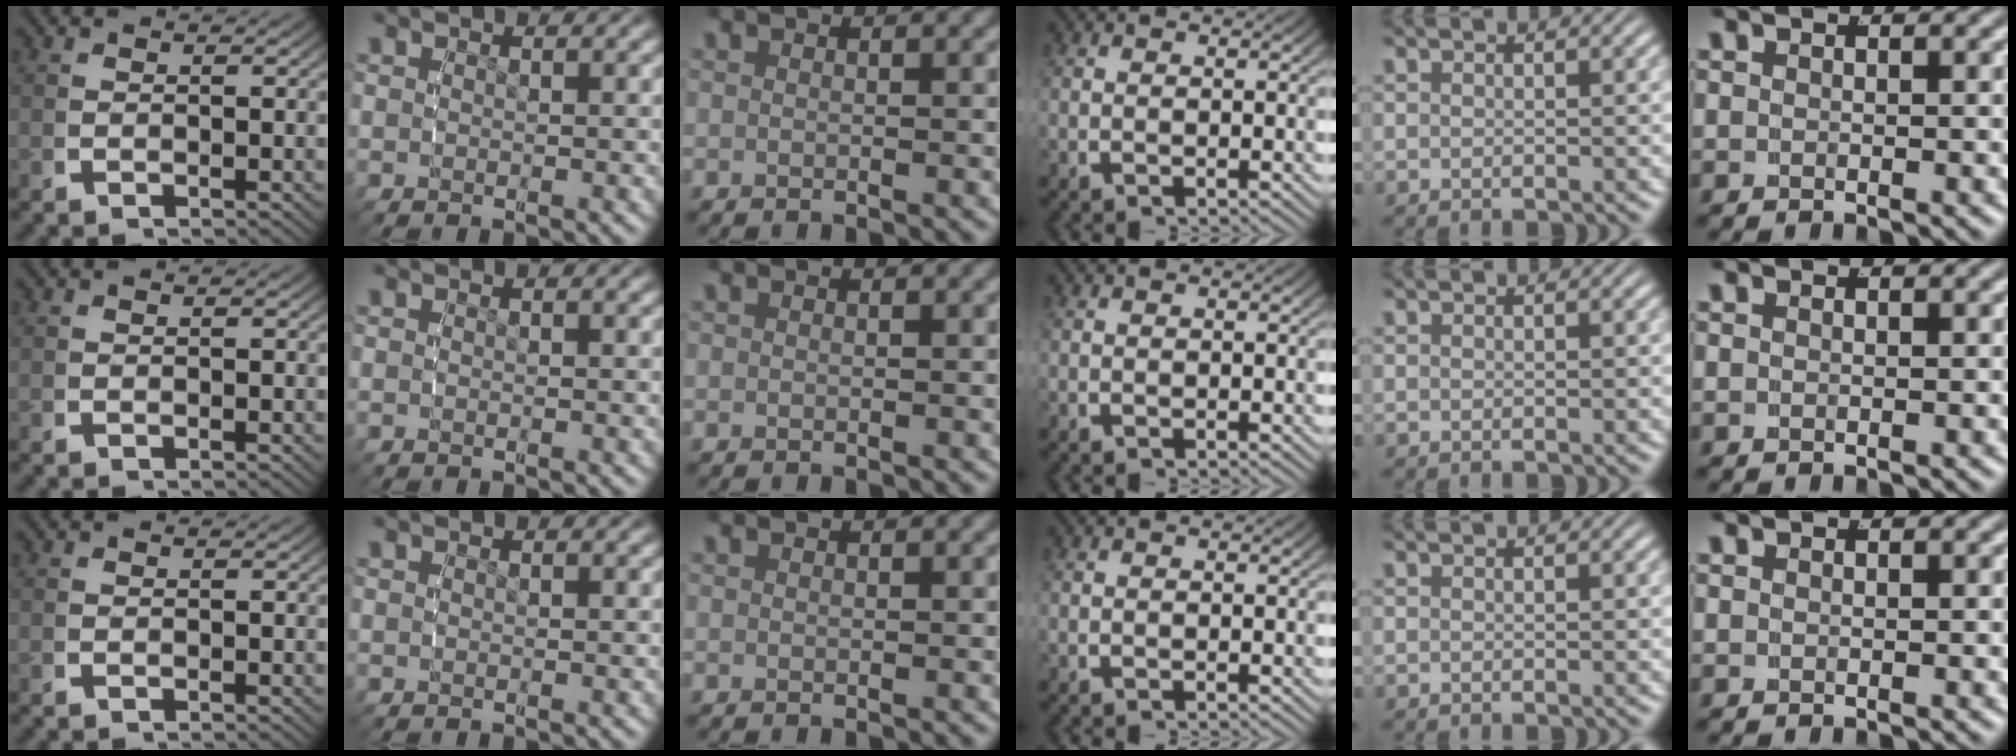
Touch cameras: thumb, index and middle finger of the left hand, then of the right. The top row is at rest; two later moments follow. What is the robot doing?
{"motion": "reach", "object": "paper"}